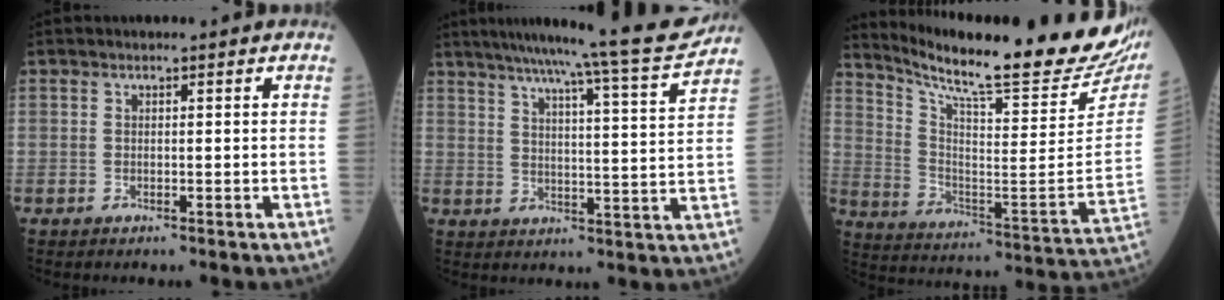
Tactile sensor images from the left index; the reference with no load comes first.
{"total": 16.7, "force": [14.8, -1.3, 7.5], "torque": [-0.117, -0.035, 0.195]}
{"total": 27.8, "force": [23.8, 1.4, 14.2], "torque": [-0.241, -0.090, 0.331]}